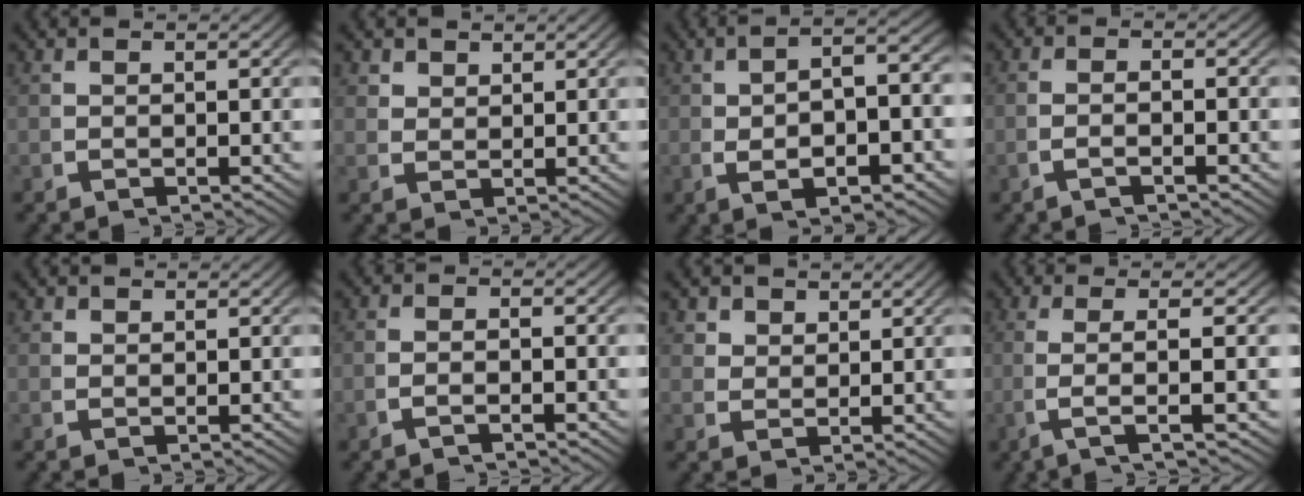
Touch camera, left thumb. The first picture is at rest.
{"total": 2.0, "force": [1.8, 0.7, 0.5], "torque": [-0.004, -0.006, 0.043]}
{"total": 6.2, "force": [-0.2, 2.4, 5.7], "torque": [-0.087, 0.006, 0.003]}
{"total": 1.4, "force": [-0.8, 0.0, 1.2], "torque": [-0.033, 0.001, -0.016]}
{"total": 0.9, "force": [0.9, 0.1, 0.1], "torque": [-0.001, -0.004, 0.025]}
{"total": 1.2, "force": [-0.8, 0.1, 0.8], "torque": [-0.022, 0.000, -0.018]}
{"total": 2.6, "force": [2.1, 1.3, 0.8], "torque": [-0.011, -0.007, 0.047]}
{"total": 5.9, "force": [-0.1, 0.8, 5.9], "torque": [-0.128, -0.001, 0.004]}